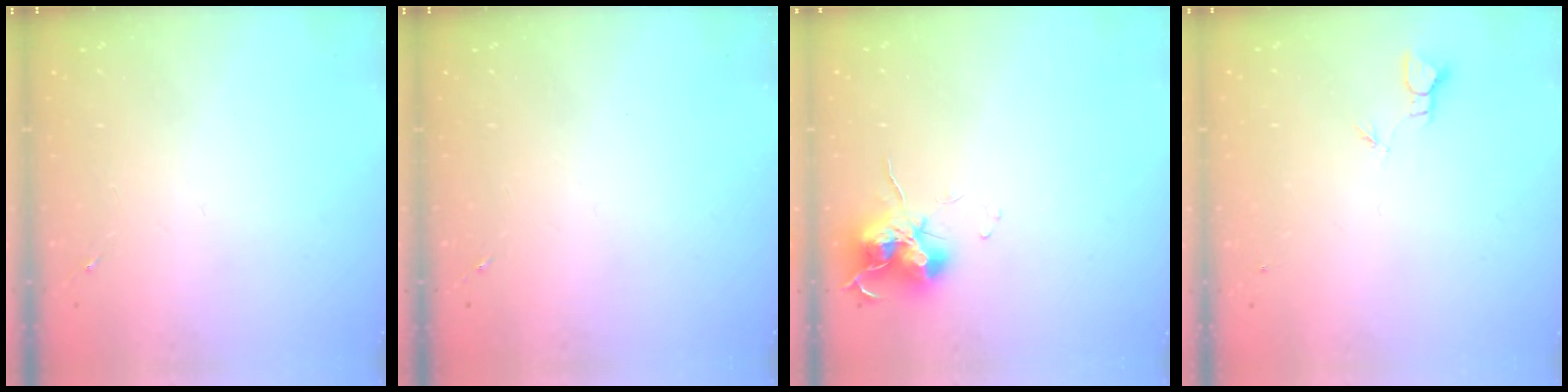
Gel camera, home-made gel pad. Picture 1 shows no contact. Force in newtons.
{"total": 0.0}
{"total": 12.6, "press": 12.5, "slide": 1.4}
{"total": 1.9, "press": 1.9, "slide": 0.1}